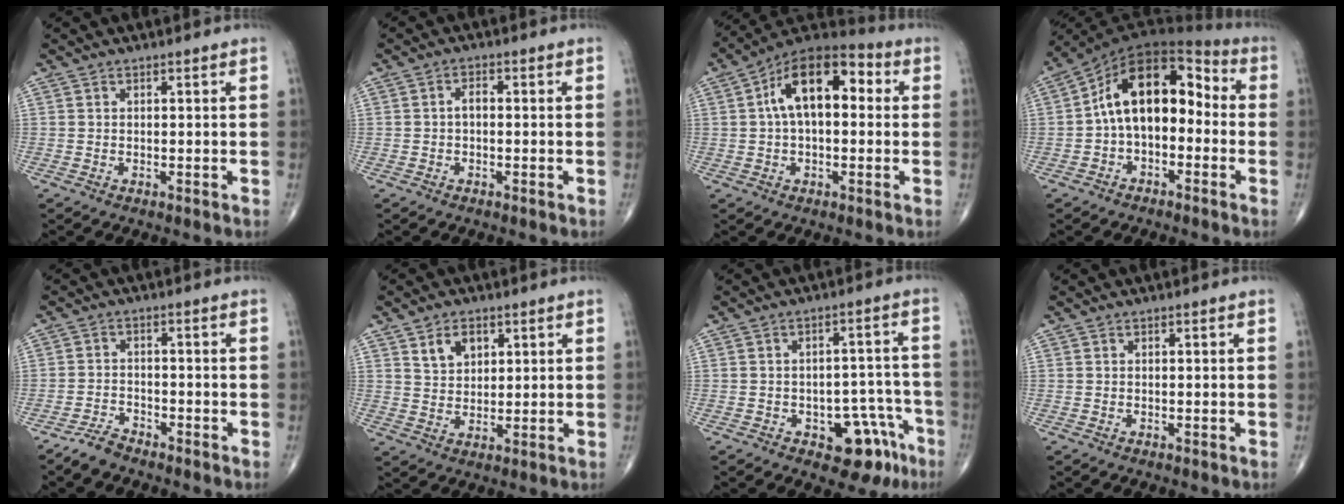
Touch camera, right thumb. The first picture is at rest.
{"total": 1.9, "force": [-0.3, 1.1, 1.5], "torque": [-0.021, 0.008, -0.008]}
{"total": 14.9, "force": [2.4, 8.1, 12.3], "torque": [-0.191, 0.041, 0.030]}
{"total": 14.7, "force": [-0.9, 9.0, 11.5], "torque": [-0.160, 0.054, -0.031]}
{"total": 3.4, "force": [-3.1, 1.1, 1.0], "torque": [-0.023, 0.008, -0.062]}
{"total": 5.6, "force": [2.8, 3.7, 3.1], "torque": [-0.033, -0.018, 0.051]}
{"total": 9.9, "force": [-5.1, 5.6, 6.4], "torque": [-0.043, 0.046, -0.060]}
{"total": 0.0}